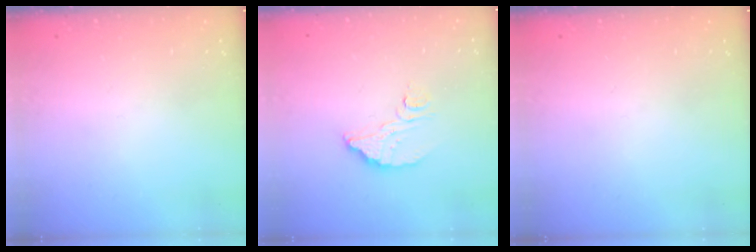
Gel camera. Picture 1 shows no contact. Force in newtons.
{"total": 7.1, "press": 7.1, "slide": 0.5}
{"total": 0.0}